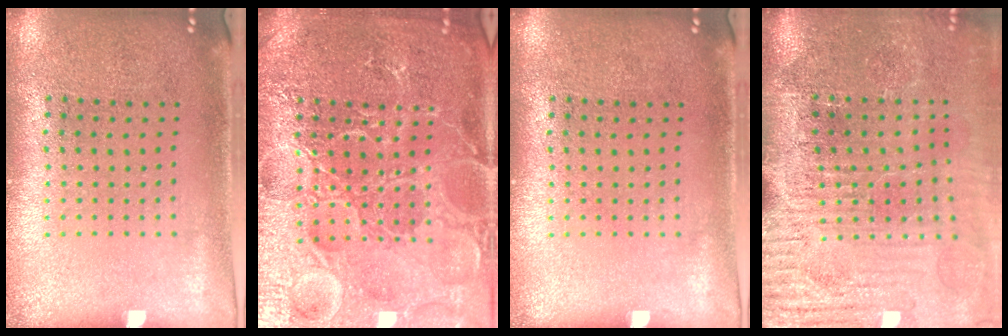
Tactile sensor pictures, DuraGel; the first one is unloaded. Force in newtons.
{"total": 7.4, "press": 7.3, "slide": 0.9}
{"total": 0.0}
{"total": 4.7, "press": 4.0, "slide": 2.5}